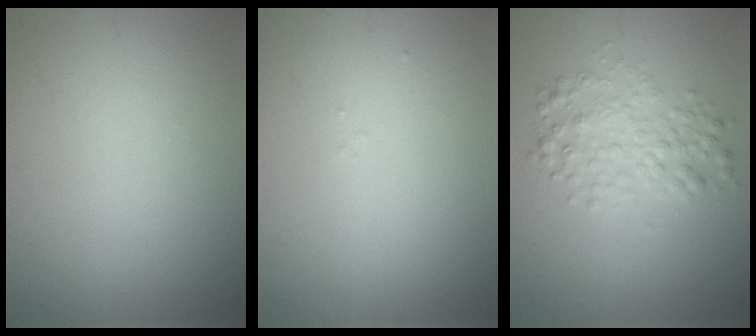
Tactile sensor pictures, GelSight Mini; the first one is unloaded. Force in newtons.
{"total": 0.0}
{"total": 3.0, "press": 3.0, "slide": 0.1}